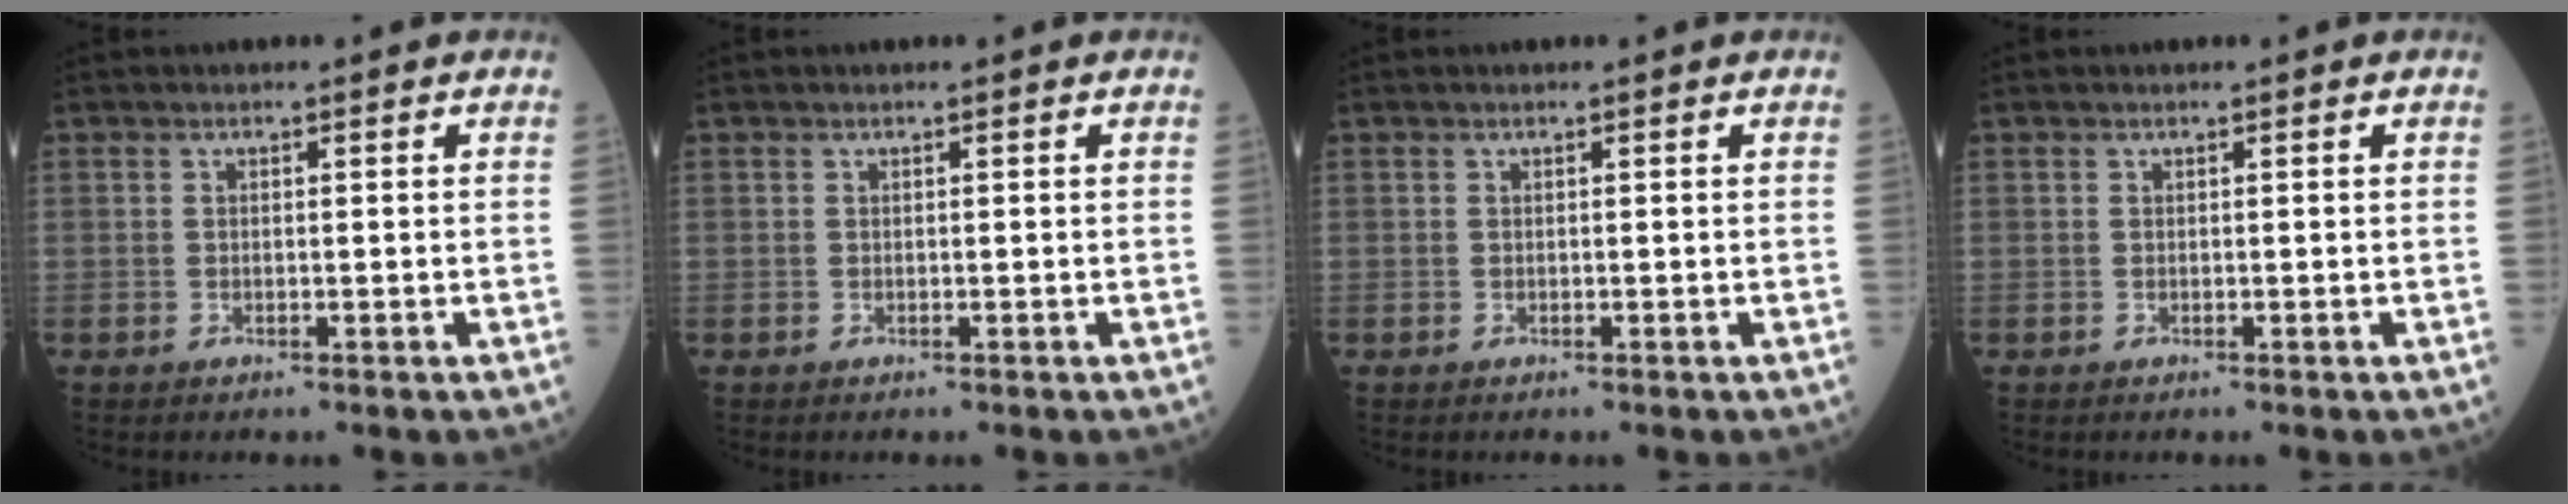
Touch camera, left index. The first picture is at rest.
{"total": 0.0}
{"total": 0.0}
{"total": 0.0}